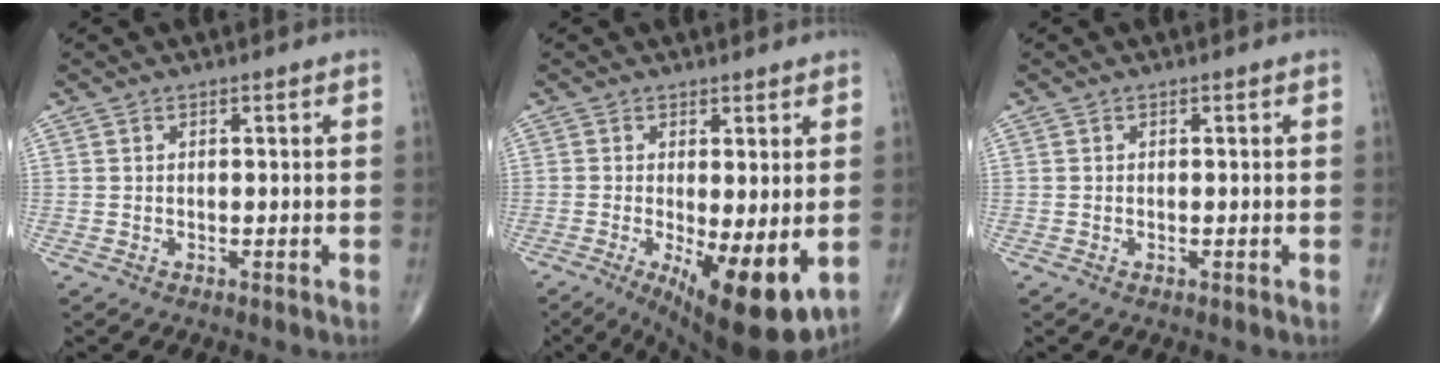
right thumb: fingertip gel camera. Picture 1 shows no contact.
{"total": 12.4, "force": [-2.8, 3.9, 11.4], "torque": [-0.166, -0.027, -0.030]}
{"total": 0.0}